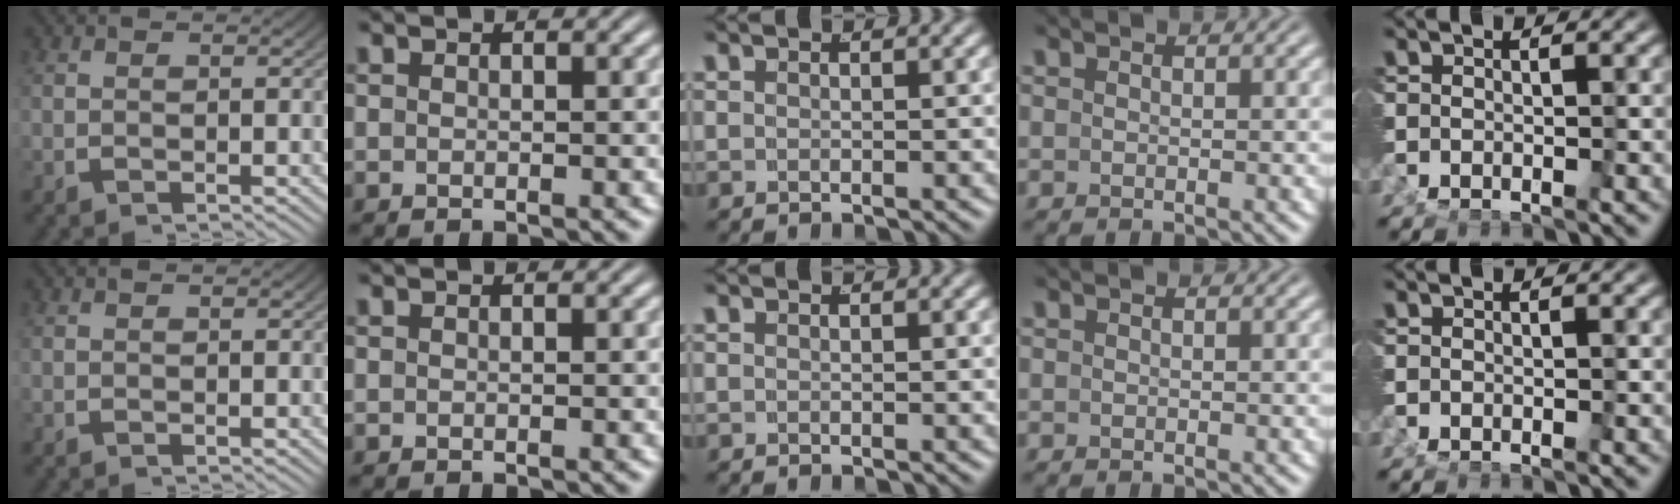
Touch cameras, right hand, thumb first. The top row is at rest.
{}